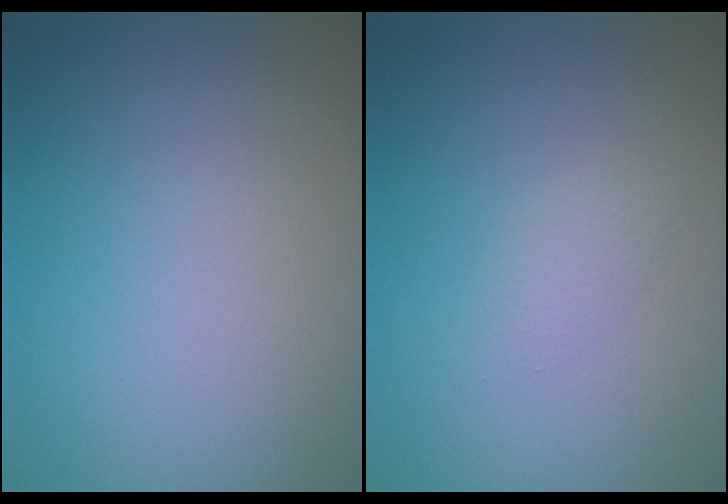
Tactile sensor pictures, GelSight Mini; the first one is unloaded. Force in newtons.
{"total": 1.1, "press": 1.1, "slide": 0.1}